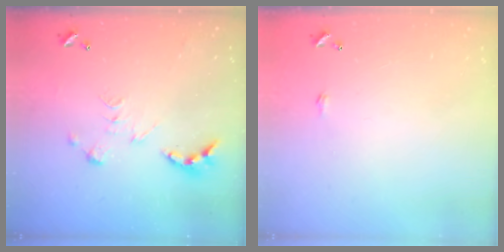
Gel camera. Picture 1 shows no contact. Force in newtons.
{"total": 0.6, "press": 0.6, "slide": 0.2}